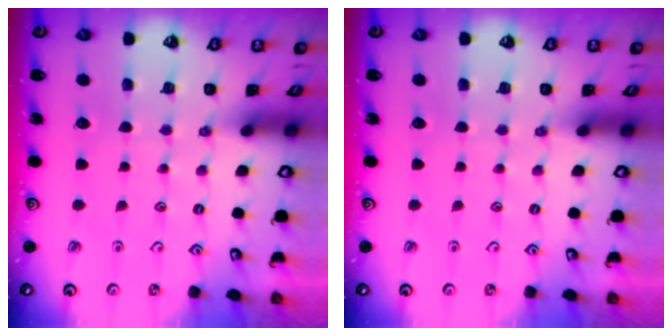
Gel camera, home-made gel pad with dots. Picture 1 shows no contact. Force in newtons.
{"total": 0.0}